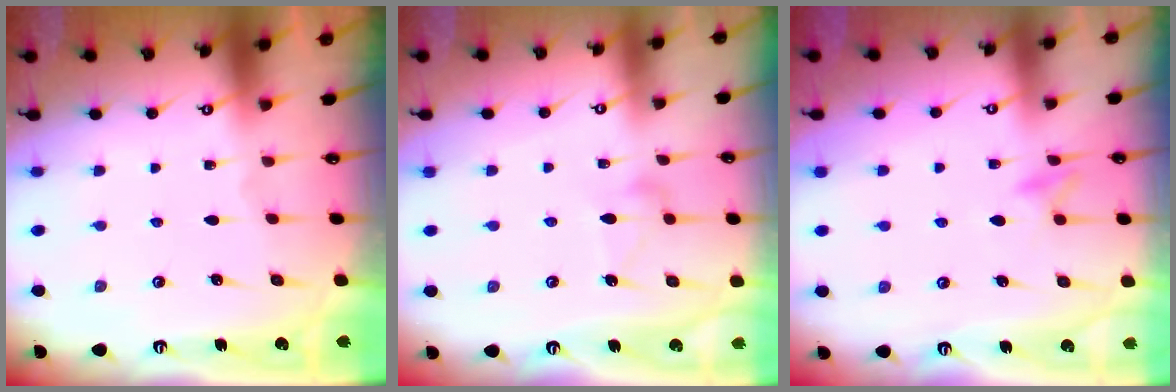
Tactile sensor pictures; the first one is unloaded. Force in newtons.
{"total": 7.5, "press": 7.5, "slide": 0.4}
{"total": 9.3, "press": 9.3, "slide": 0.9}